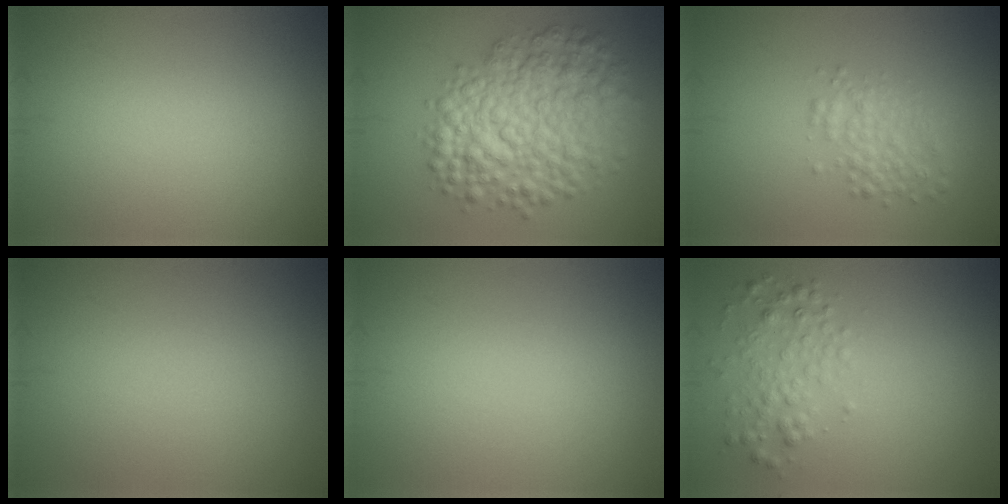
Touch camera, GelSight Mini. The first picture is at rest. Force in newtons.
{"total": 9.0, "press": 9.0, "slide": 0.2}
{"total": 2.6, "press": 2.6, "slide": 0.1}
{"total": 0.0}
{"total": 0.0}
{"total": 2.4, "press": 2.4, "slide": 0.1}